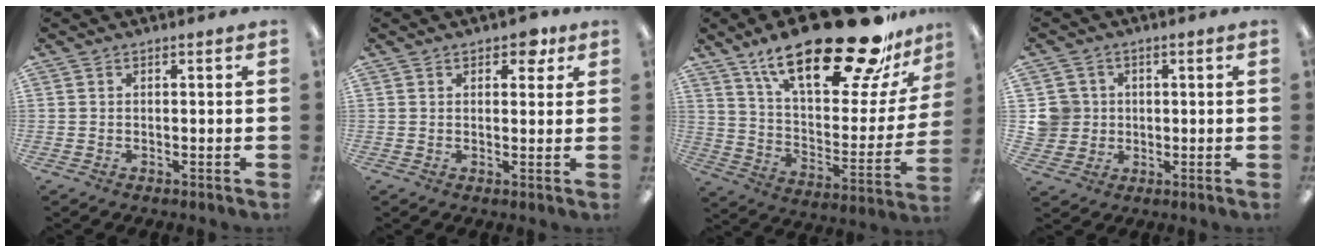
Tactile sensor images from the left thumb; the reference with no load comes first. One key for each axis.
{"total": 4.3, "fx": 2.5, "fy": 2.4, "fz": 2.6, "tx": -0.023, "ty": -0.005, "tz": 0.038}
{"total": 31.1, "fx": 20.7, "fy": 11.0, "fz": 20.5, "tx": -0.313, "ty": -0.128, "tz": 0.344}
{"total": 6.5, "fx": 0.8, "fy": 6.4, "fz": 1.1, "tx": -0.037, "ty": 0.012, "tz": 0.021}